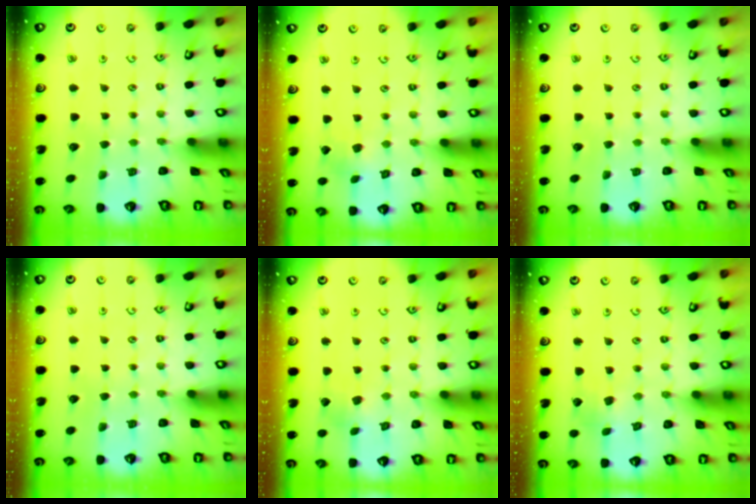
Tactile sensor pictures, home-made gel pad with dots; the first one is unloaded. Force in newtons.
{"total": 2.9, "press": 2.9, "slide": 0.2}
{"total": 0.0}
{"total": 0.0}
{"total": 2.8, "press": 2.7, "slide": 0.4}
{"total": 2.1, "press": 2.1, "slide": 0.3}